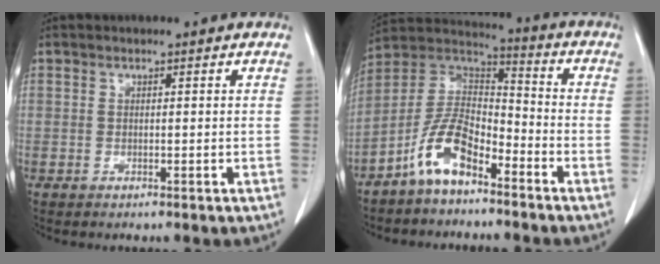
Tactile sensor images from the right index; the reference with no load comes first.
{"total": 10.1, "force": [-6.3, 3.8, 6.9], "torque": [-0.150, 0.020, -0.124]}